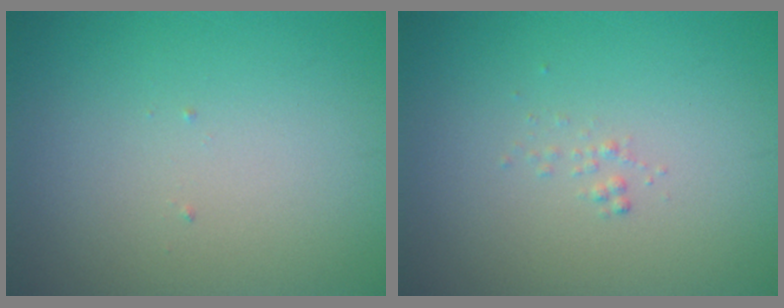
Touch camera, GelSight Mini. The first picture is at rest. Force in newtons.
{"total": 0.5, "press": 0.5, "slide": 0.0}